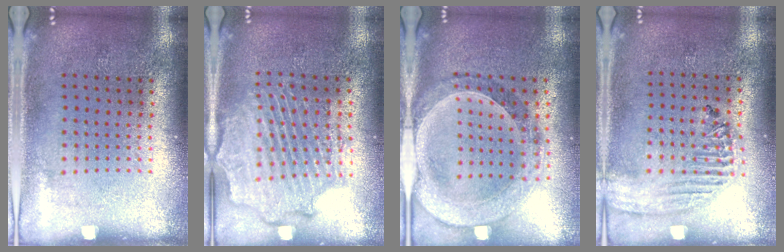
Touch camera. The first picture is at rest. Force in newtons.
{"total": 2.3, "press": 2.2, "slide": 0.6}
{"total": 1.4, "press": 1.4, "slide": 0.2}
{"total": 1.8, "press": 1.6, "slide": 0.7}